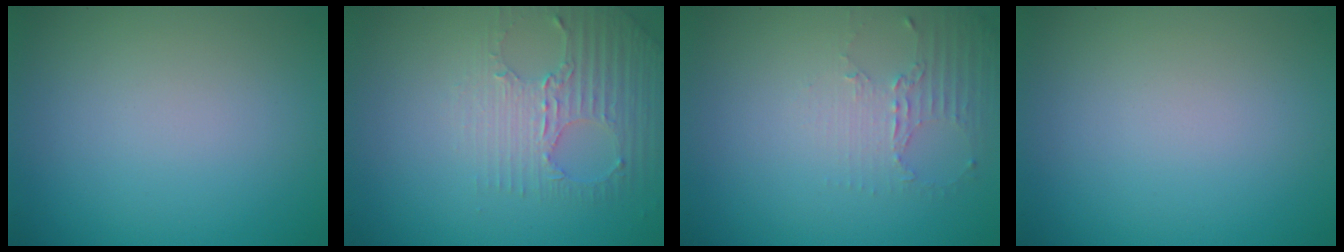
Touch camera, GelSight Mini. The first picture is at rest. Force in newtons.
{"total": 2.9, "press": 2.7, "slide": 1.1}
{"total": 2.2, "press": 1.6, "slide": 1.5}
{"total": 0.0}